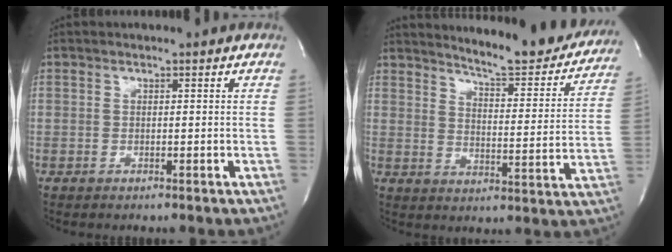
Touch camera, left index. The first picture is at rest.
{"total": 17.8, "force": [16.5, 2.4, 6.0], "torque": [-0.074, -0.059, 0.201]}